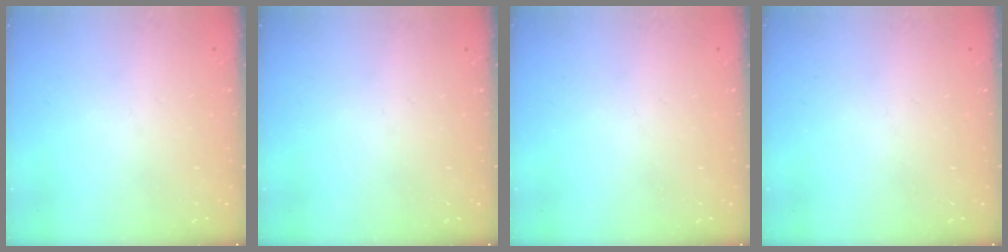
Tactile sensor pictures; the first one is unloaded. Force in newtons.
{"total": 0.0}
{"total": 0.0}
{"total": 0.0}